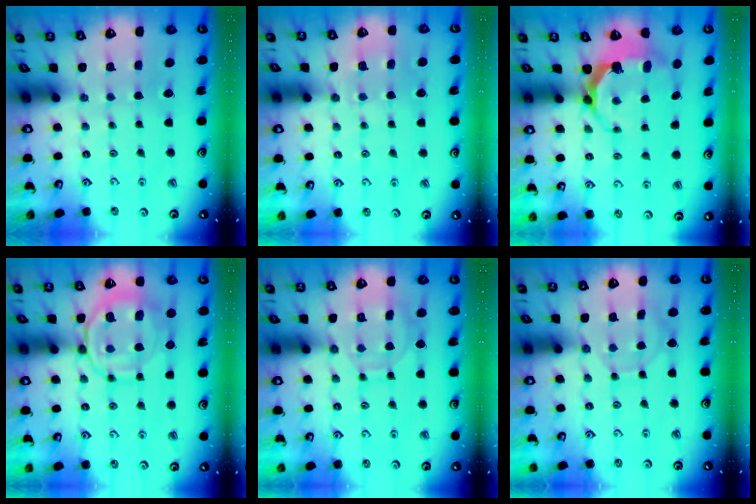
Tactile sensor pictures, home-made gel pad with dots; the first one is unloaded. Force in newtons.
{"total": 6.1, "press": 6.1, "slide": 0.9}
{"total": 6.3, "press": 4.8, "slide": 4.1}
{"total": 11.7, "press": 11.6, "slide": 1.2}
{"total": 10.1, "press": 10.0, "slide": 1.0}
{"total": 7.0, "press": 7.0, "slide": 0.8}